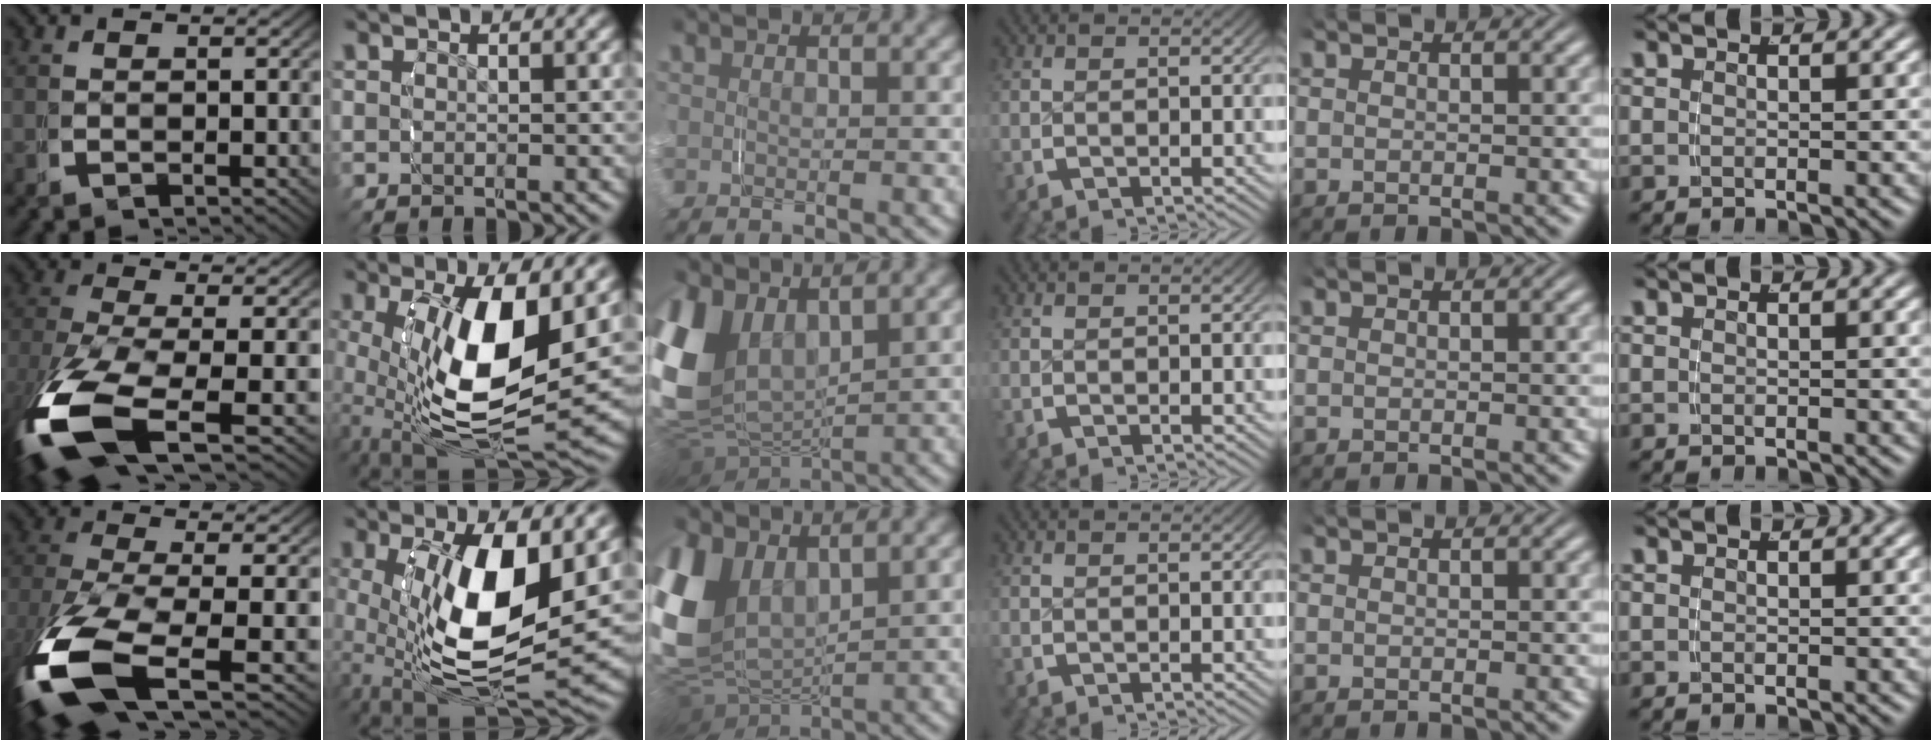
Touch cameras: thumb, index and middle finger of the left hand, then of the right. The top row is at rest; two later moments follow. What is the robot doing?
{"motion": "grasp_and_lifting", "object": "fork"}